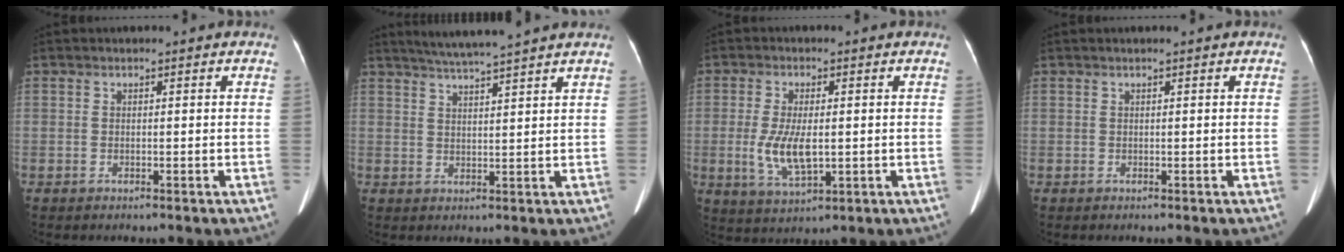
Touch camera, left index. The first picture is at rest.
{"total": 8.5, "force": [7.5, -1.3, 4.0], "torque": [-0.067, 0.018, 0.108]}
{"total": 6.7, "force": [-0.6, 2.4, 6.2], "torque": [-0.135, -0.010, -0.005]}
{"total": 0.0}